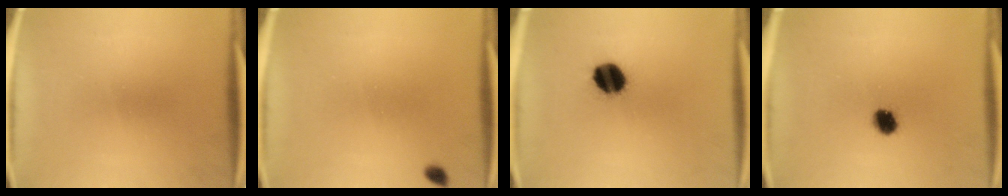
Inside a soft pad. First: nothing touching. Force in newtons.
{"total": 1.1}
{"total": 9.8}
{"total": 4.5}